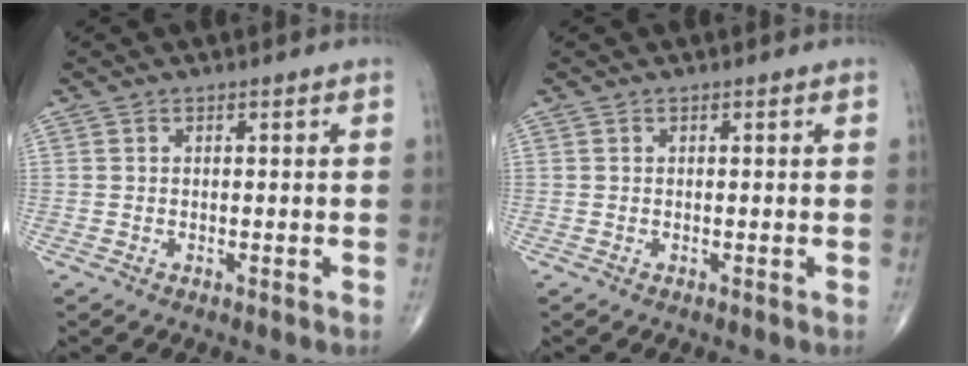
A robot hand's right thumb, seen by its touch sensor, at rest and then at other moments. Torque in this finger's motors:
{"motor_torque": [0.01, 0.00, 0.00, 0.00, 0.00]}